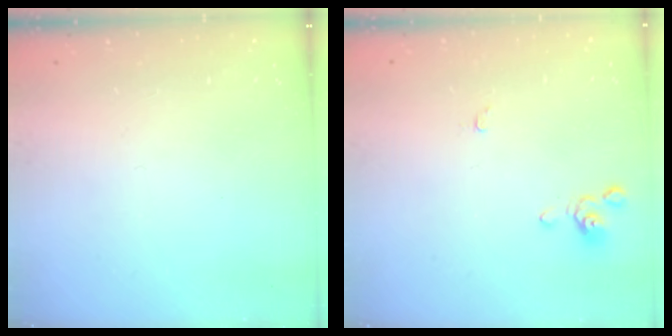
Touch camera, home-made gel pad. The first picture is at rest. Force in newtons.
{"total": 0.0}